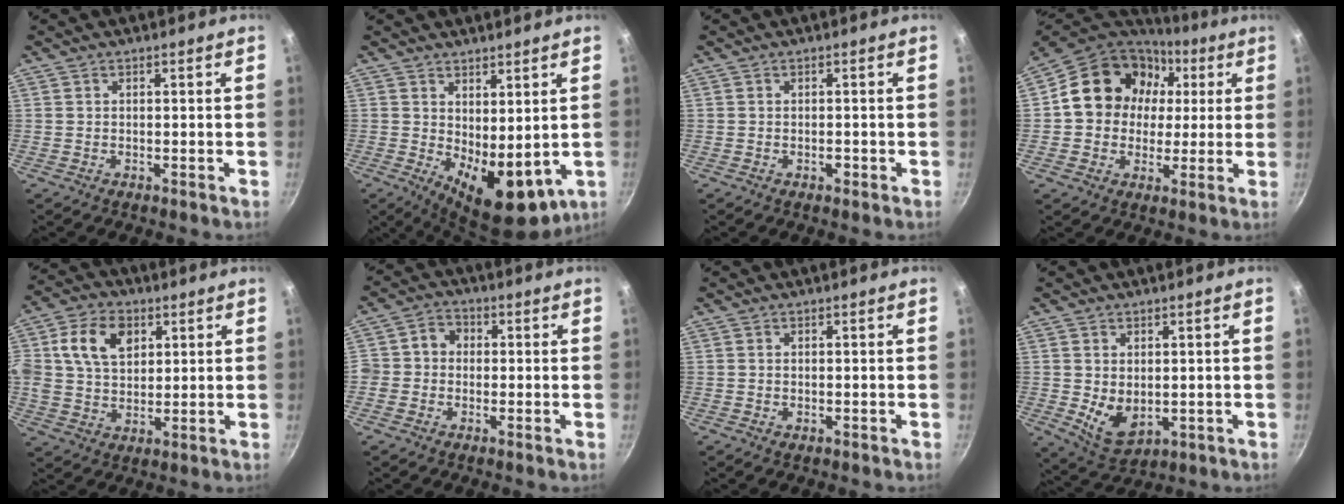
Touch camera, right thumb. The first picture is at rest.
{"total": 10.9, "force": [0.9, 5.5, 9.4], "torque": [-0.113, -0.029, 0.033]}
{"total": 1.0, "force": [-0.5, 0.6, 0.7], "torque": [-0.011, 0.004, -0.007]}
{"total": 18.0, "force": [3.7, 15.2, 8.9], "torque": [-0.129, 0.026, 0.051]}
{"total": 12.7, "force": [3.9, 9.0, 8.1], "torque": [-0.139, 0.008, 0.064]}
{"total": 4.8, "force": [-0.3, 4.3, 2.0], "torque": [-0.003, 0.008, -0.020]}
{"total": 0.5, "force": [-0.1, 0.3, 0.4], "torque": [-0.005, 0.000, -0.002]}
{"total": 7.2, "force": [0.2, 4.8, 5.3], "torque": [-0.081, -0.022, 0.021]}